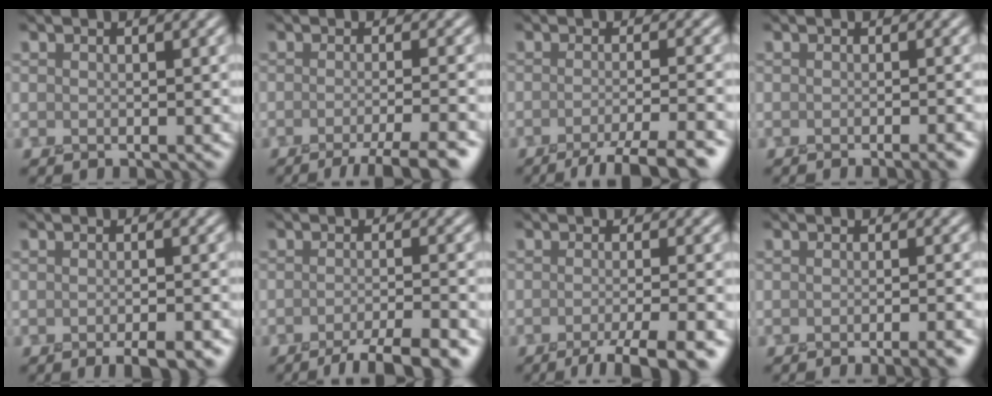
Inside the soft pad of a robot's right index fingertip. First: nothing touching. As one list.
[{"total": 5.3, "force": [-3.2, 1.1, 4.1], "torque": [-0.047, -0.003, -0.053]}, {"total": 5.8, "force": [-3.8, 1.2, 4.2], "torque": [-0.052, -0.002, -0.062]}, {"total": 2.7, "force": [-1.4, 0.8, 2.2], "torque": [-0.008, 0.001, -0.017]}, {"total": 4.1, "force": [-2.3, 1.0, 3.2], "torque": [-0.037, -0.003, -0.027]}, {"total": 5.6, "force": [-3.7, 1.2, 4.0], "torque": [-0.051, 0.000, -0.063]}, {"total": 5.9, "force": [-3.4, 1.3, 4.6], "torque": [-0.055, -0.004, -0.057]}, {"total": 3.9, "force": [-2.2, 1.1, 3.0], "torque": [-0.014, 0.008, -0.027]}]